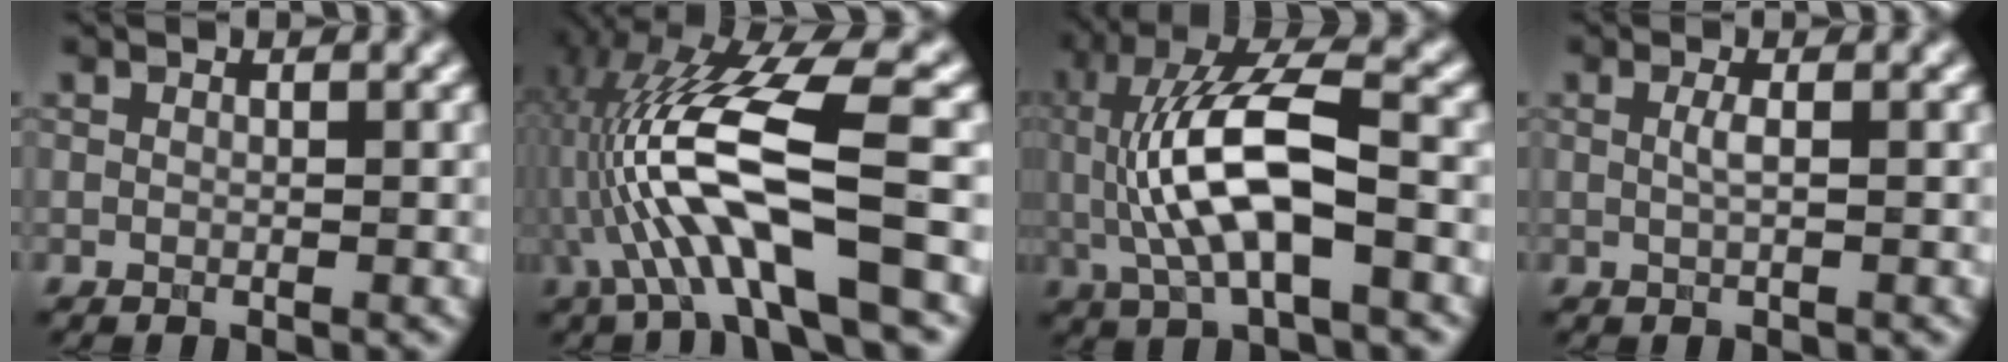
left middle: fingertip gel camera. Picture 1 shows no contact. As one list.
[{"total": 11.9, "force": [-2.2, 3.0, 11.3], "torque": [-0.230, 0.013, -0.038]}, {"total": 9.8, "force": [-0.3, 3.5, 9.2], "torque": [-0.179, 0.012, -0.007]}, {"total": 1.2, "force": [0.1, 0.3, 1.1], "torque": [-0.022, 0.001, 0.000]}]